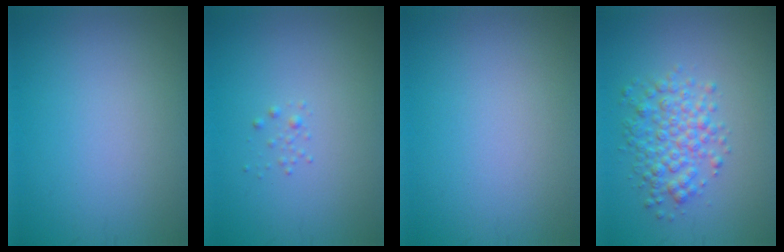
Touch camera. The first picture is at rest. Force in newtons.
{"total": 0.6, "press": 0.6, "slide": 0.0}
{"total": 0.0}
{"total": 3.7, "press": 3.7, "slide": 0.0}